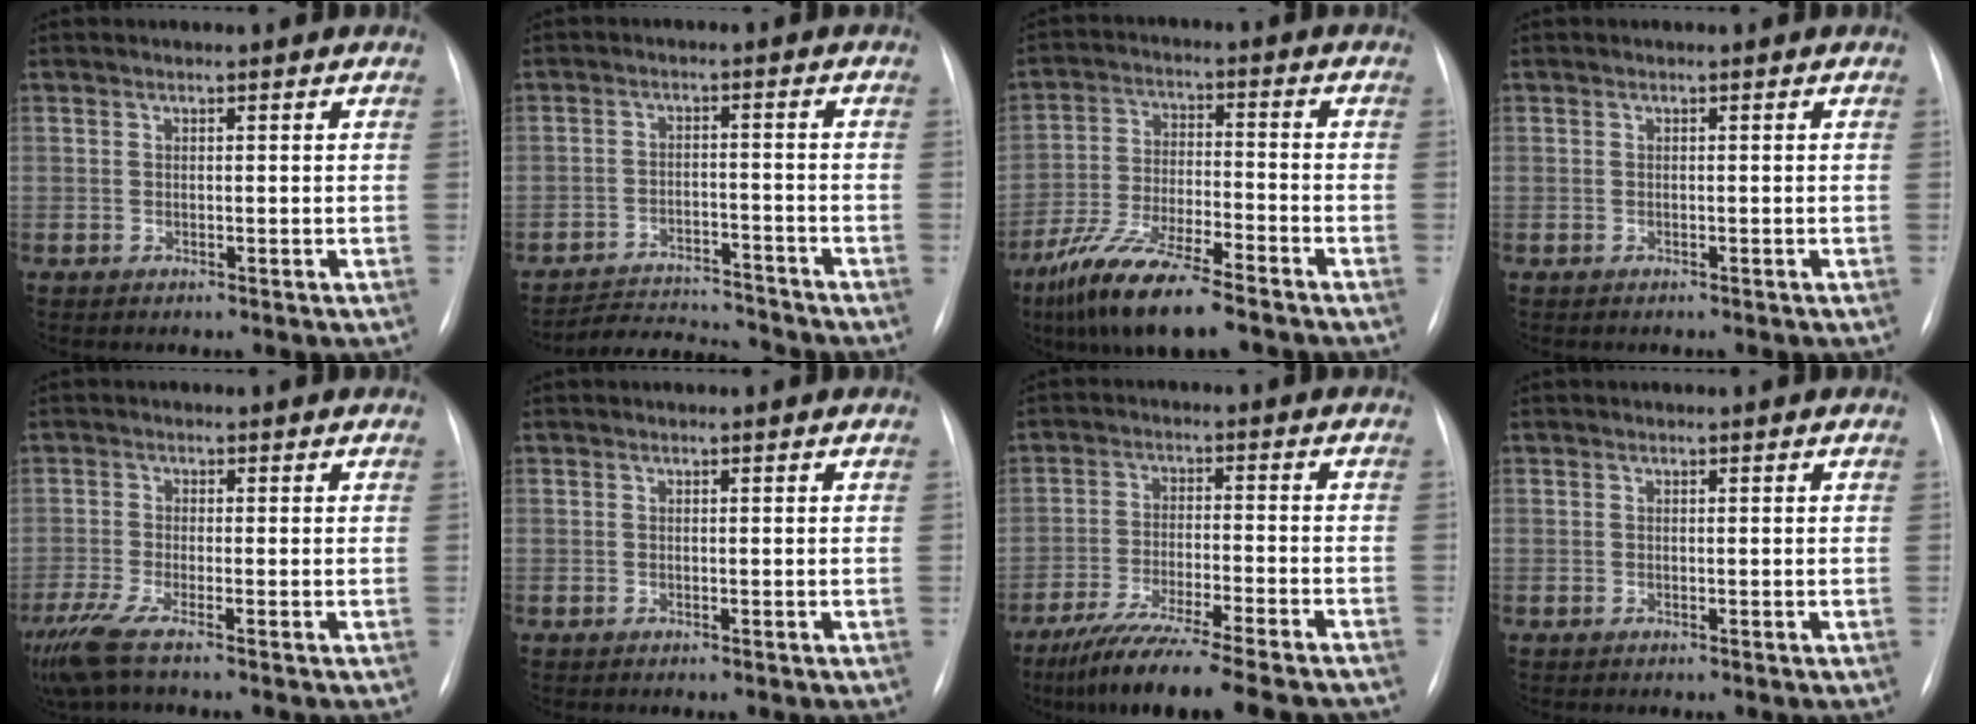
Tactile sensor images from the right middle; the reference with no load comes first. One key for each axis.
{"total": 8.3, "fx": -8.3, "fy": 0.6, "fz": 0.0, "tx": -0.002, "ty": 0.002, "tz": -0.134}
{"total": 12.7, "fx": -9.2, "fy": 2.2, "fz": 8.4, "tx": -0.163, "ty": -0.027, "tz": -0.167}
{"total": 1.0, "fx": -0.9, "fy": 0.4, "fz": 0.3, "tx": -0.008, "ty": 0.000, "tz": -0.010}
{"total": 5.4, "fx": -4.0, "fy": 0.0, "fz": 3.7, "tx": -0.078, "ty": -0.018, "tz": -0.079}
{"total": 0.0}
{"total": 18.1, "fx": -15.2, "fy": 1.5, "fz": 9.6, "tx": -0.135, "ty": -0.030, "tz": -0.232}
{"total": 0.0}